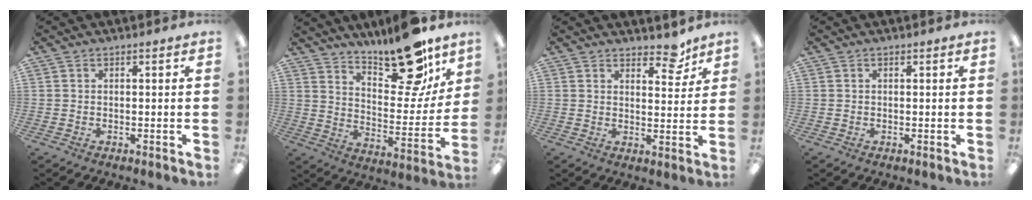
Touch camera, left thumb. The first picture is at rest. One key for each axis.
{"total": 18.6, "fx": 14.6, "fy": 6.5, "fz": 9.5, "tx": -0.127, "ty": -0.108, "tz": 0.243}
{"total": 6.2, "fx": 4.9, "fy": 2.7, "fz": 2.7, "tx": -0.017, "ty": -0.032, "tz": 0.082}
{"total": 0.0}